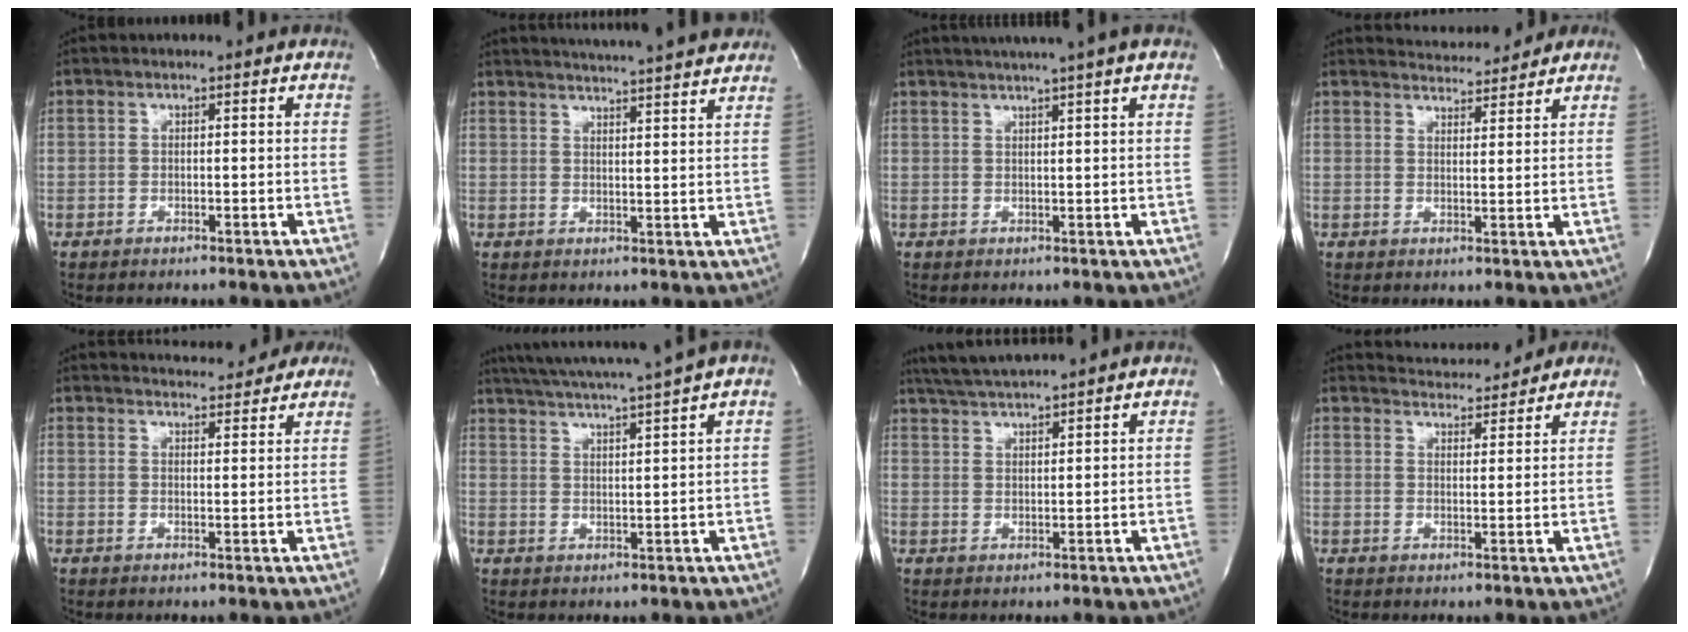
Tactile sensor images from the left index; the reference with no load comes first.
{"total": 16.8, "force": [15.3, -0.1, 7.1], "torque": [-0.118, -0.004, 0.195]}
{"total": 8.6, "force": [6.8, -1.2, 5.1], "torque": [-0.080, 0.020, 0.080]}
{"total": 7.1, "force": [6.9, 1.1, 1.3], "torque": [-0.025, 0.004, 0.093]}
{"total": 10.2, "force": [9.7, 1.8, 2.5], "torque": [-0.031, 0.005, 0.115]}
{"total": 12.2, "force": [10.3, -1.9, 6.3], "torque": [-0.112, -0.005, 0.149]}
{"total": 7.4, "force": [6.9, -1.0, 2.7], "torque": [-0.056, 0.020, 0.121]}
{"total": 7.7, "force": [7.5, 1.2, 1.4], "torque": [-0.025, 0.004, 0.102]}